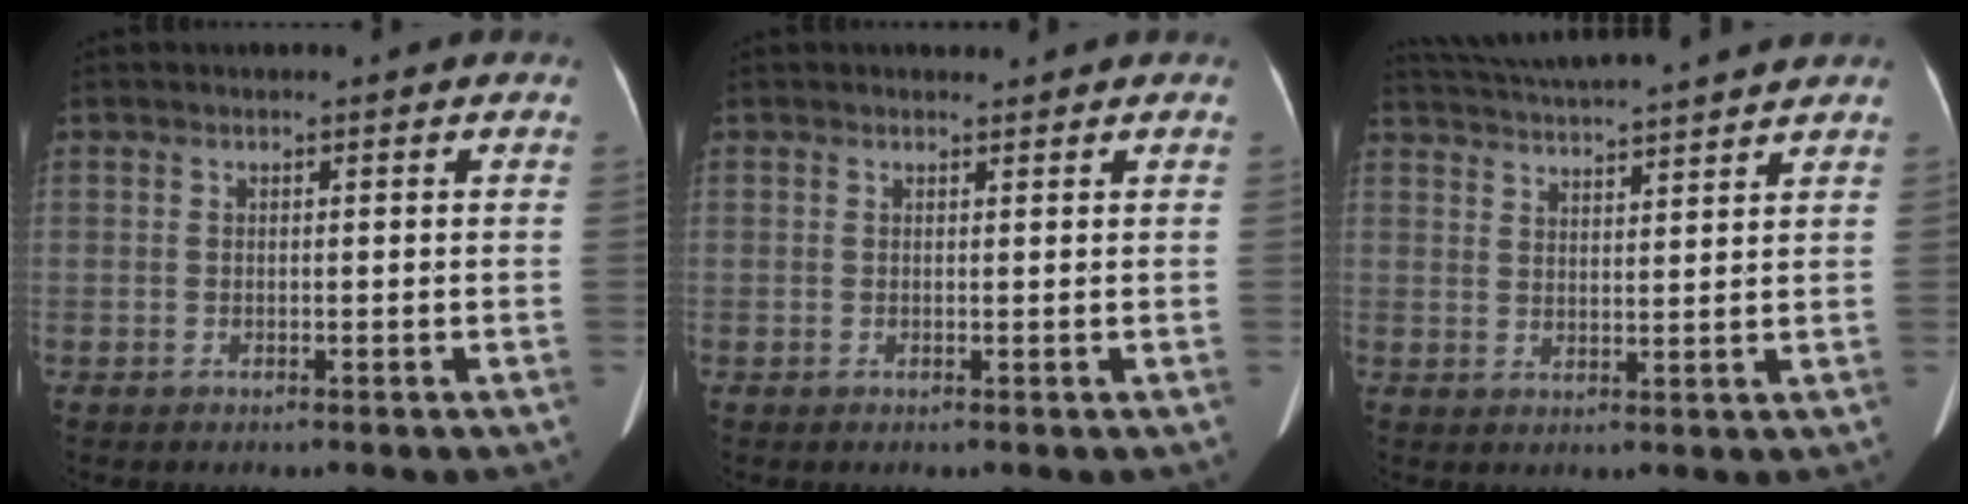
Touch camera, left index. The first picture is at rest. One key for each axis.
{"total": 0.6, "fx": 0.6, "fy": 0.1, "fz": -0.1, "tx": -0.007, "ty": -0.003, "tz": 0.009}
{"total": 14.1, "fx": 13.0, "fy": -0.1, "fz": 5.4, "tx": -0.106, "ty": 0.025, "tz": 0.194}